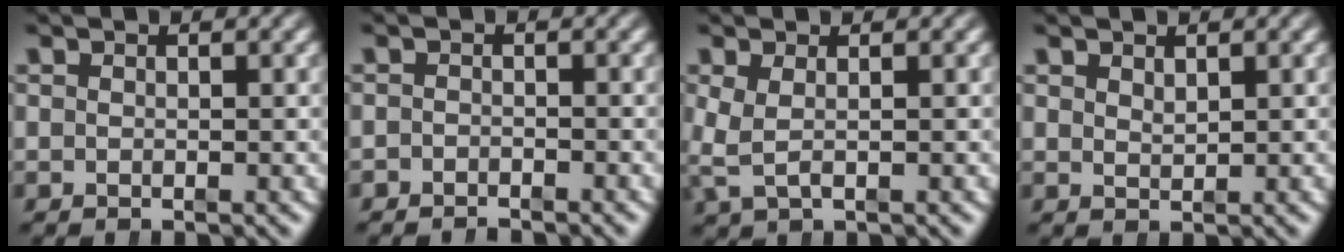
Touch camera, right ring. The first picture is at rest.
{"total": 1.6, "force": [-1.6, 0.1, -0.2], "torque": [0.003, -0.012, -0.022]}
{"total": 3.0, "force": [-0.3, 2.0, 2.2], "torque": [-0.063, -0.019, 0.003]}
{"total": 1.0, "force": [0.9, -0.4, 0.2], "torque": [0.004, -0.007, 0.026]}